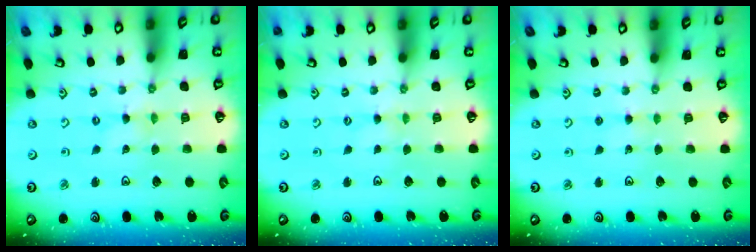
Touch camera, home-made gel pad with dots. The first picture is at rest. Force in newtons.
{"total": 0.0}
{"total": 2.2, "press": 2.2, "slide": 0.2}